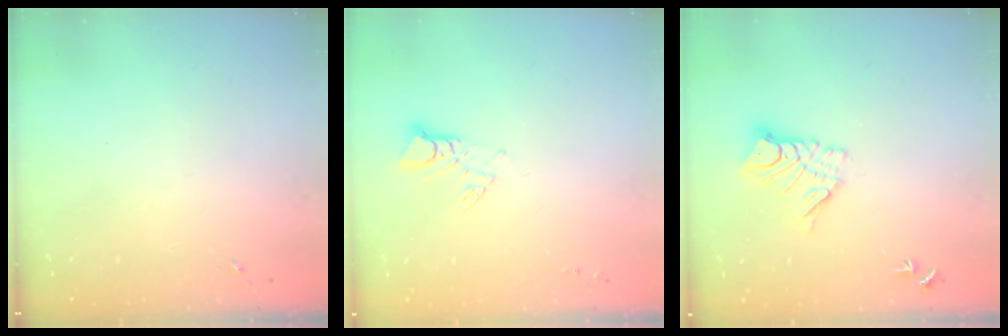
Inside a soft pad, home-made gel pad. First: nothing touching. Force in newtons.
{"total": 3.8, "press": 3.8, "slide": 0.2}
{"total": 9.8, "press": 9.8, "slide": 0.9}